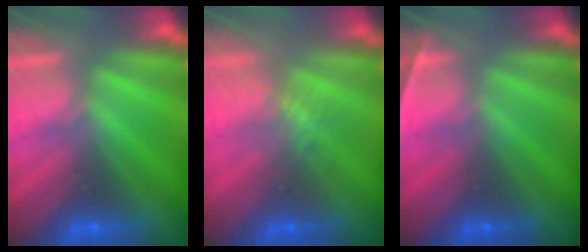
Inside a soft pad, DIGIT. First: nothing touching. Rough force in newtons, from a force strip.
{"total": 2.1}
{"total": 2.3}